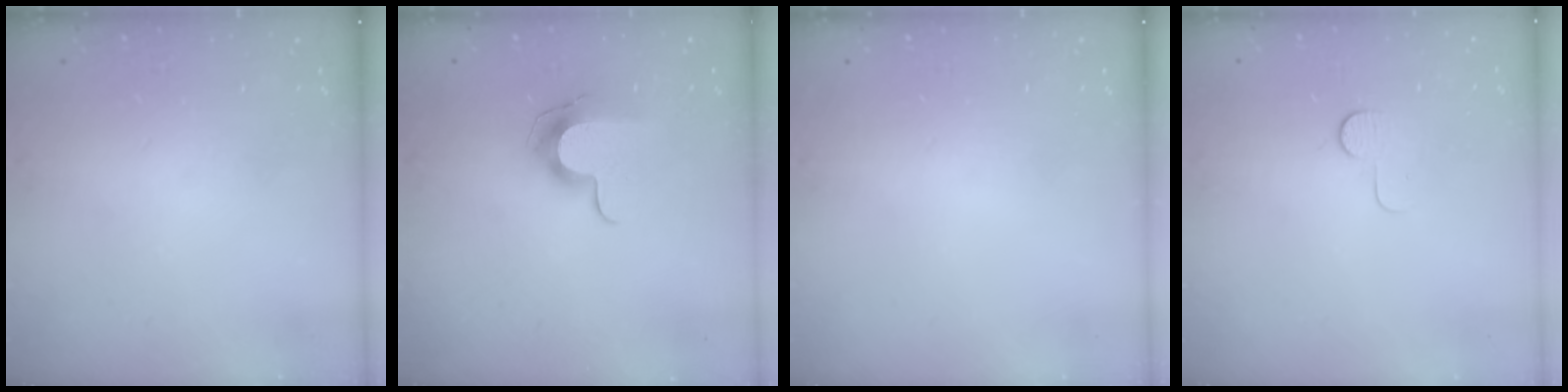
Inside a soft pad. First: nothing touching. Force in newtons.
{"total": 9.9, "press": 9.9, "slide": 0.2}
{"total": 0.0}
{"total": 7.6, "press": 7.5, "slide": 0.7}